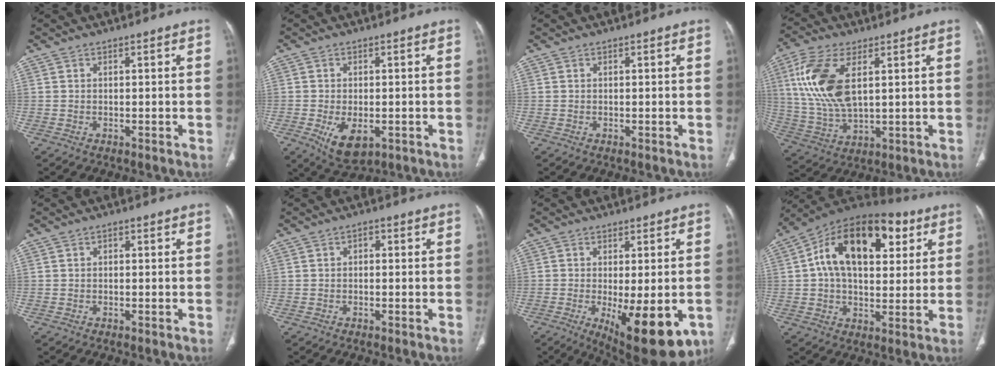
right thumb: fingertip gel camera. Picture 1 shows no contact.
{"total": 7.3, "force": [-2.3, 4.0, 5.6], "torque": [-0.093, -0.005, -0.025]}
{"total": 0.0}
{"total": 14.7, "force": [4.0, 7.1, 12.2], "torque": [-0.269, -0.010, 0.087]}
{"total": 0.7, "force": [0.0, 0.5, 0.5], "torque": [-0.008, 0.003, -0.002]}
{"total": 1.4, "force": [0.0, 1.0, 1.0], "torque": [-0.011, 0.009, -0.004]}
{"total": 15.6, "force": [-5.3, 5.7, 13.5], "torque": [-0.164, -0.016, -0.059]}
{"total": 22.4, "force": [6.9, 12.9, 17.0], "torque": [-0.249, 0.018, 0.101]}